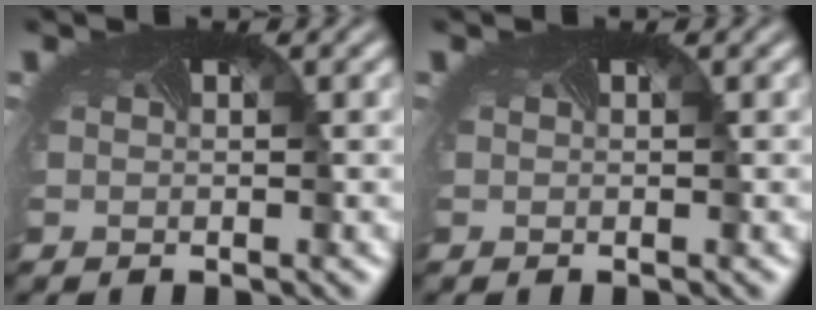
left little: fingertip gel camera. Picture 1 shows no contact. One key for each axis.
{"total": 0.0}